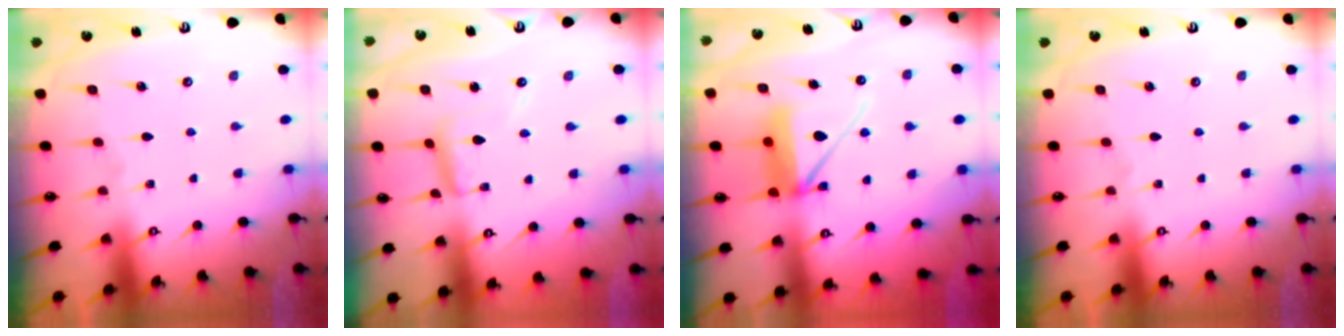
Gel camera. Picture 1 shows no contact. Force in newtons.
{"total": 8.4, "press": 8.4, "slide": 0.6}
{"total": 11.4, "press": 11.3, "slide": 1.5}
{"total": 0.0}